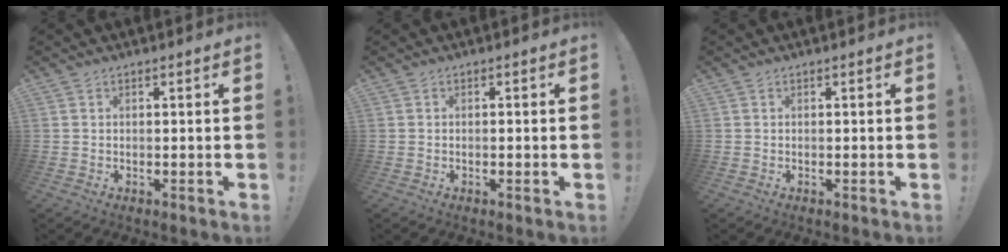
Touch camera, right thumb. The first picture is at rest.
{"total": 0.7, "force": [-0.4, 0.1, 0.6], "torque": [-0.003, -0.004, -0.008]}
{"total": 0.0}